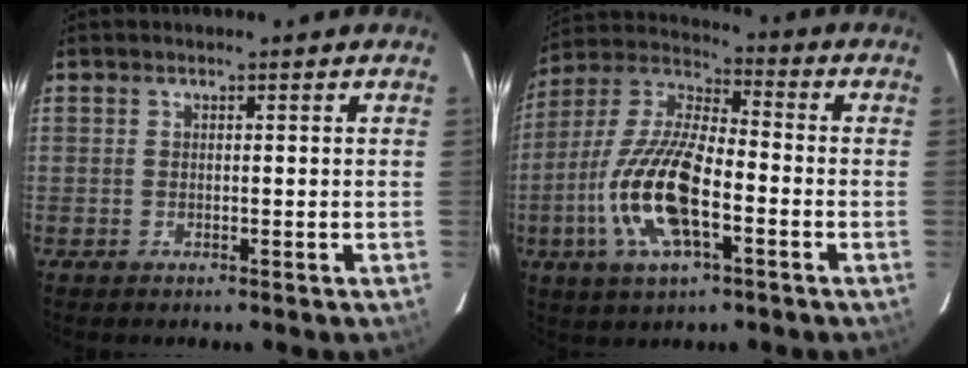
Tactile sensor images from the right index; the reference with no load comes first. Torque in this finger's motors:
{"motor_torque": [1.95, -0.19, 0.73, 0.21]}